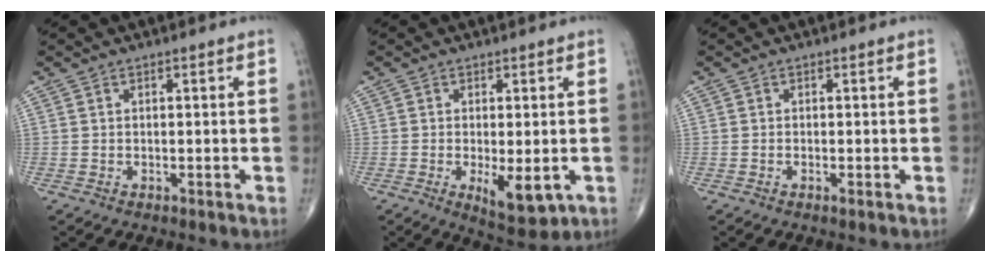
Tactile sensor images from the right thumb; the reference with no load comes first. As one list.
[{"total": 7.0, "force": [-1.7, 2.6, 6.2], "torque": [-0.092, -0.019, -0.017]}, {"total": 0.5, "force": [-0.2, 0.0, 0.5], "torque": [-0.012, -0.002, -0.005]}]